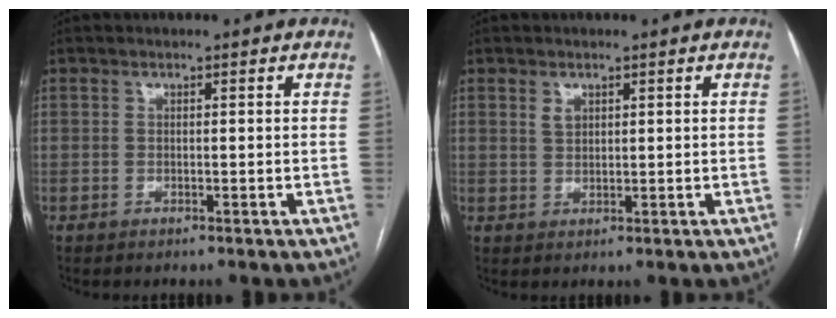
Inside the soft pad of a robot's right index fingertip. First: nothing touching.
{"total": 1.8, "force": [1.0, 1.1, 1.0], "torque": [-0.019, 0.001, 0.022]}